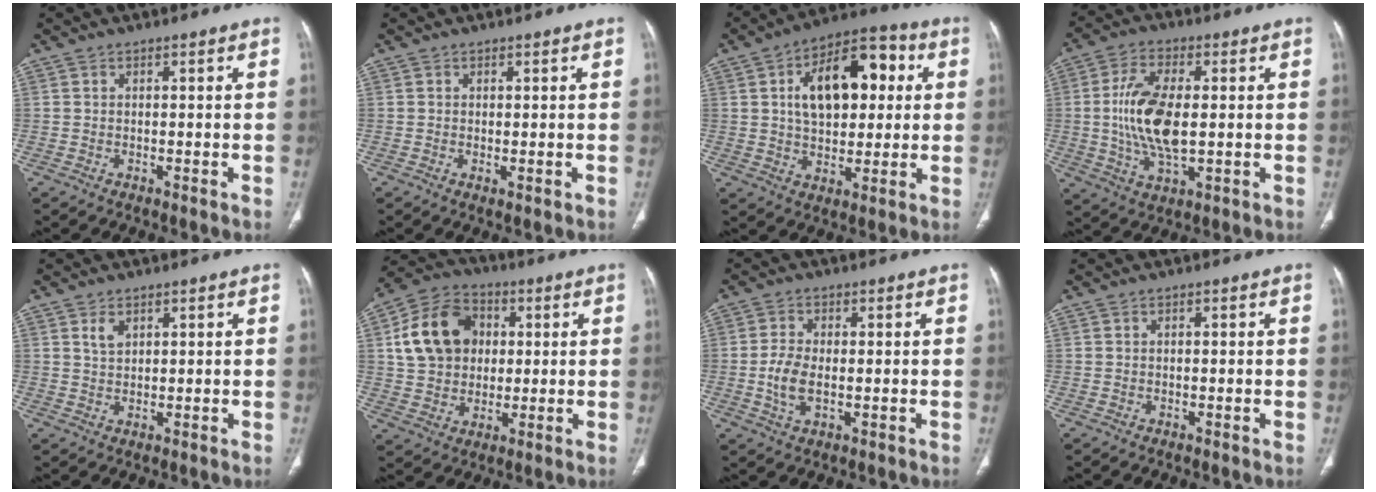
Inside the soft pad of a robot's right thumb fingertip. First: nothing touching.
{"total": 0.8, "force": [0.0, 0.4, 0.7], "torque": [-0.018, -0.005, 0.002]}
{"total": 17.4, "force": [3.9, 10.0, 13.7], "torque": [-0.180, 0.018, 0.058]}
{"total": 13.3, "force": [0.1, 6.1, 11.8], "torque": [-0.237, -0.003, 0.004]}
{"total": 2.5, "force": [1.3, 1.5, 1.5], "torque": [-0.024, -0.006, 0.030]}
{"total": 15.0, "force": [2.9, 12.0, 8.6], "torque": [-0.133, 0.014, 0.048]}
{"total": 5.7, "force": [-0.6, 3.1, 4.7], "torque": [-0.103, -0.001, -0.011]}
{"total": 0.0}